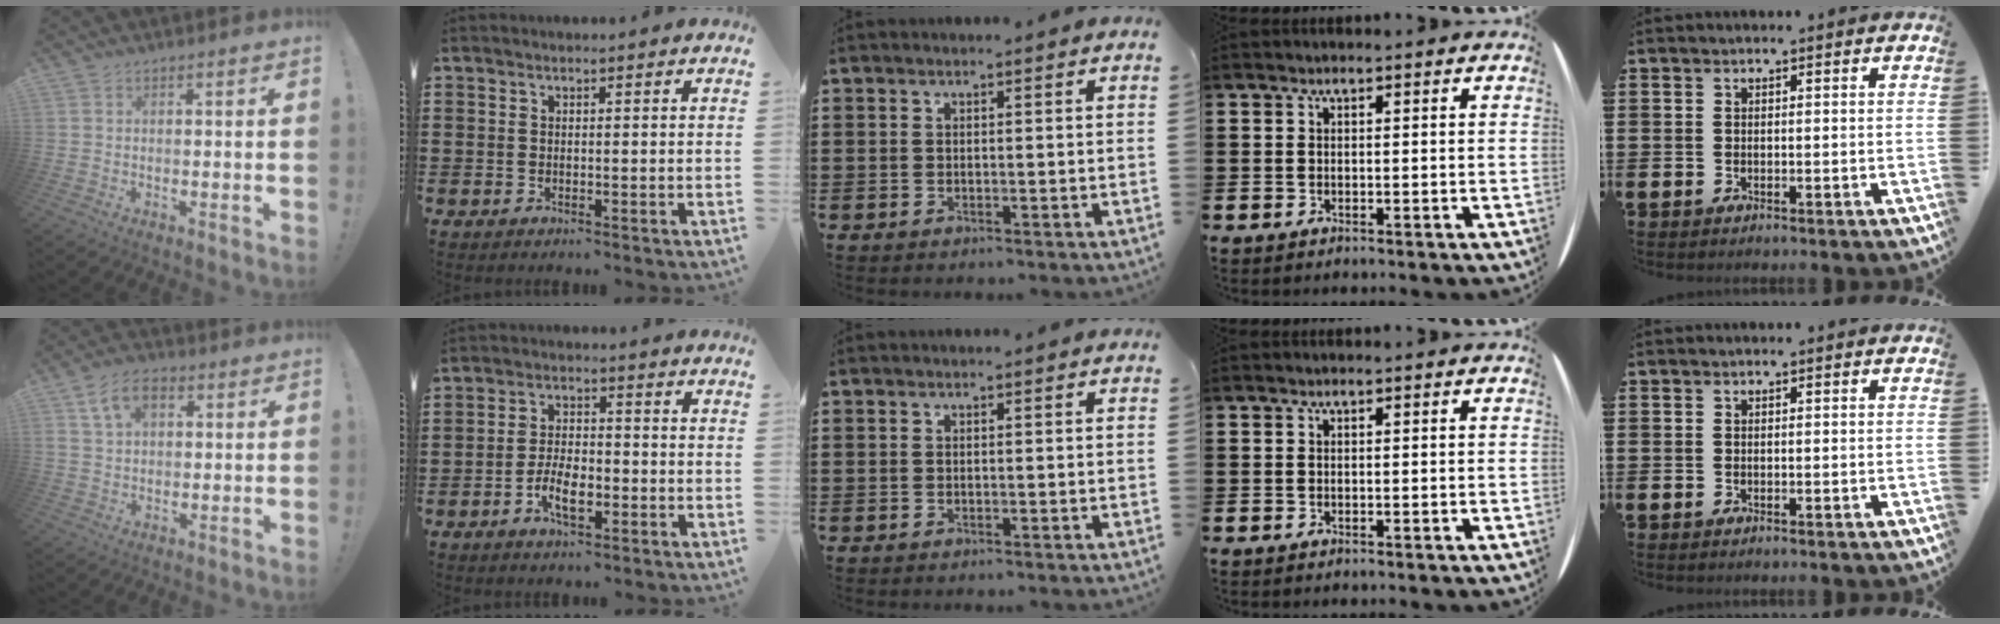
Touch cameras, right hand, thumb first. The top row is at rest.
{"thumb": {"total": 8.8, "force": [3.2, 5.3, 6.2], "torque": [-0.106, 0.002, 0.060]}, "index": {"total": 5.7, "force": [-2.4, 2.7, 4.4], "torque": [-0.095, 0.002, -0.048]}}